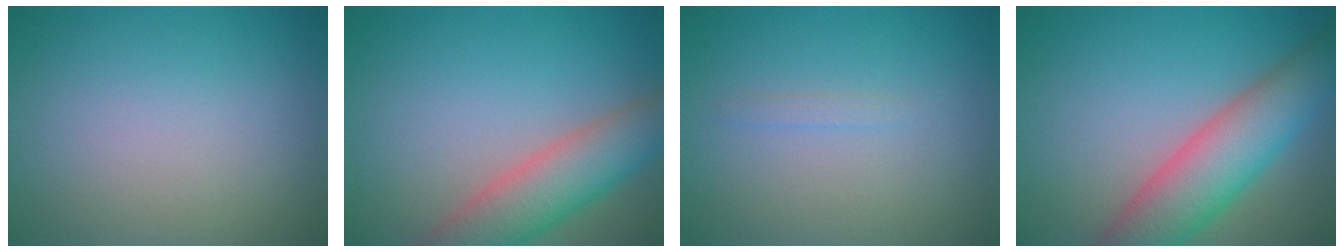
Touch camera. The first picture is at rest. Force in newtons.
{"total": 5.5, "press": 5.5, "slide": 0.6}
{"total": 0.6, "press": 0.6, "slide": 0.1}
{"total": 7.6, "press": 7.5, "slide": 0.7}